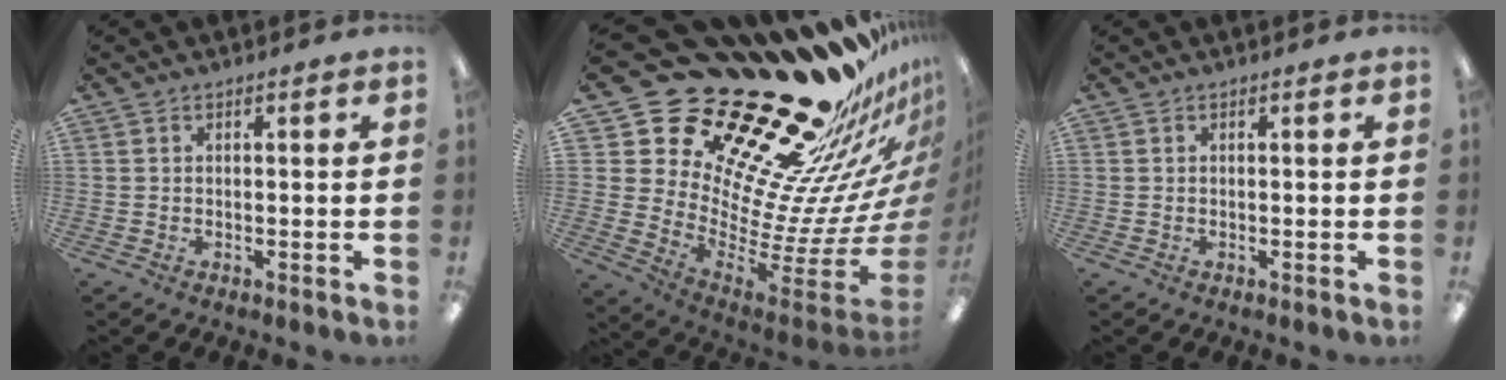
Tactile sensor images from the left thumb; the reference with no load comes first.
{"total": 31.2, "force": [26.4, 11.4, 12.3], "torque": [-0.105, -0.277, 0.507]}
{"total": 0.0}